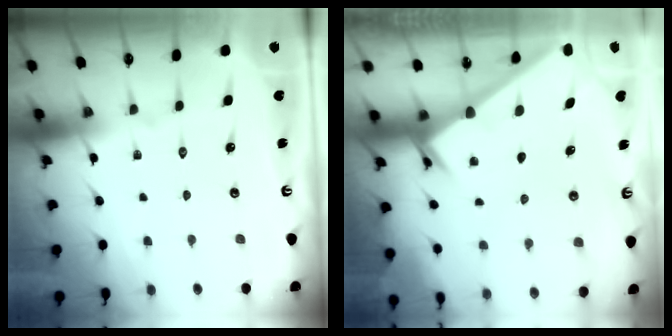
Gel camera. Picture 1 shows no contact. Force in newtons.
{"total": 2.3, "press": 2.3, "slide": 0.2}